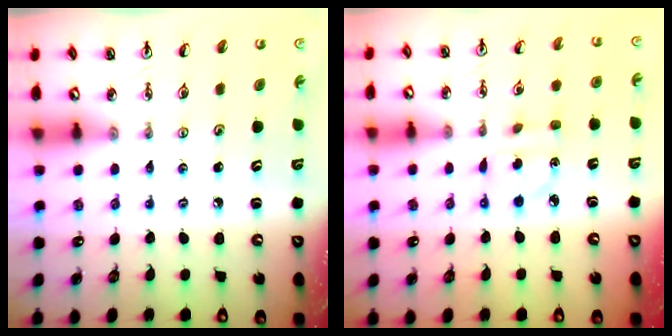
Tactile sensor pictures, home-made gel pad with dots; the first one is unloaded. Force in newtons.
{"total": 2.9, "press": 2.9, "slide": 0.0}